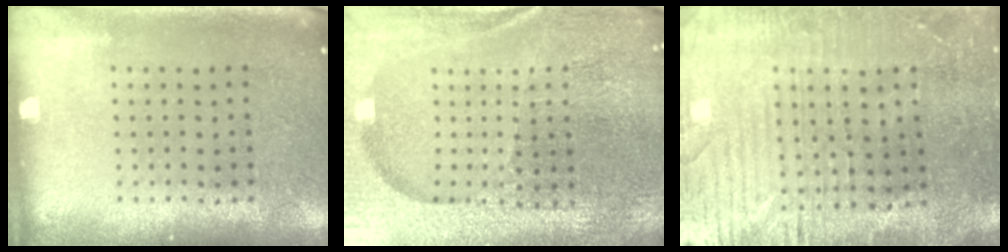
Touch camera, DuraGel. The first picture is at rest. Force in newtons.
{"total": 5.0, "press": 4.6, "slide": 1.8}
{"total": 2.7, "press": 2.6, "slide": 0.6}